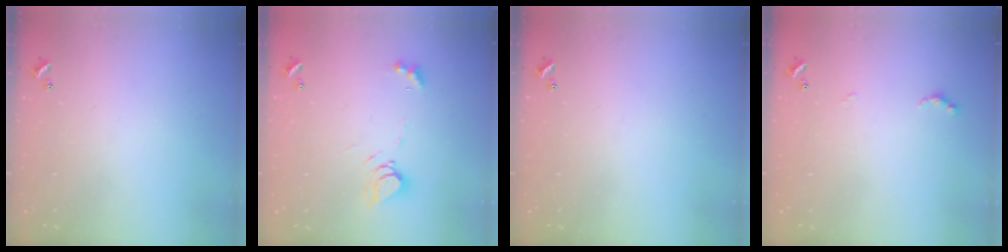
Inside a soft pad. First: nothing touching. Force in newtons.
{"total": 7.6, "press": 7.5, "slide": 0.9}
{"total": 0.0}
{"total": 3.7, "press": 3.6, "slide": 0.6}